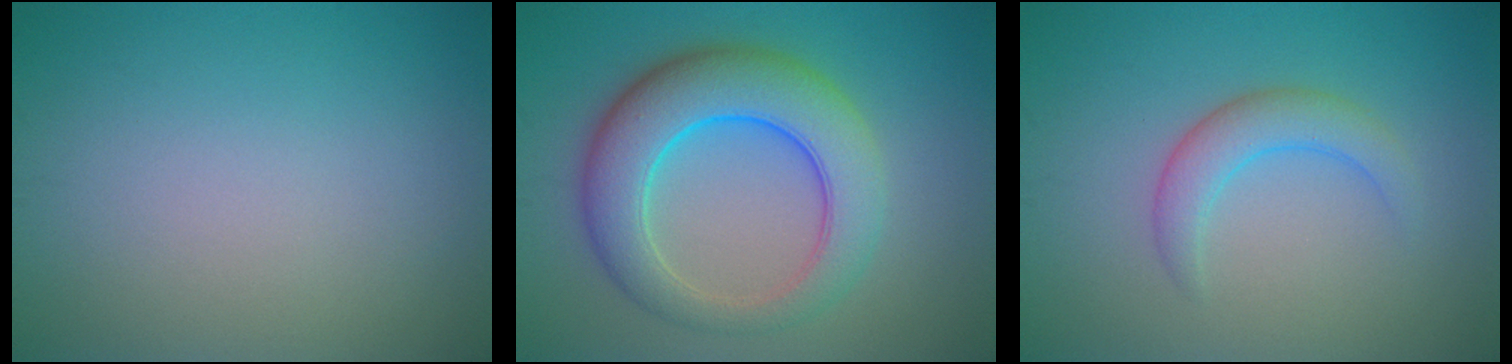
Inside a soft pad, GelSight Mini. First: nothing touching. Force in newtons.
{"total": 8.2, "press": 8.2, "slide": 0.1}
{"total": 2.8, "press": 2.8, "slide": 0.3}